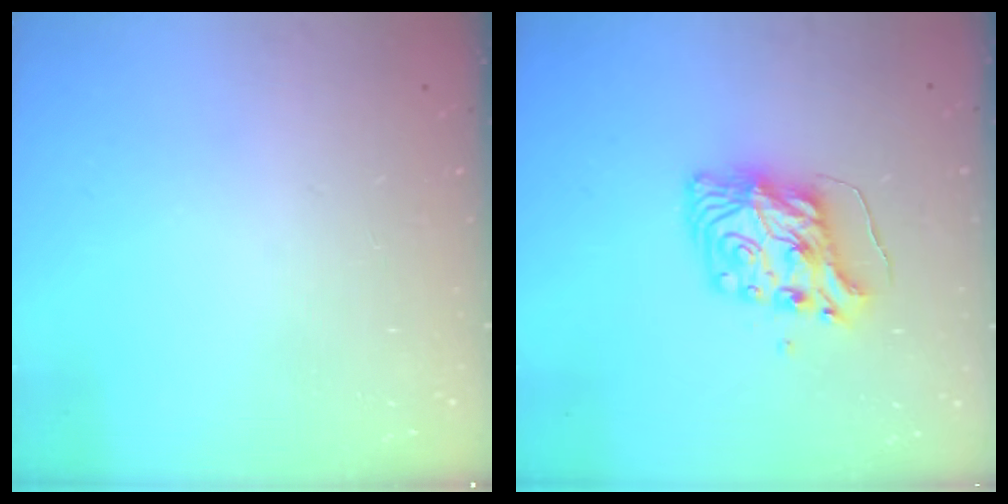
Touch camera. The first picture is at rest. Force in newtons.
{"total": 9.2, "press": 9.1, "slide": 1.3}